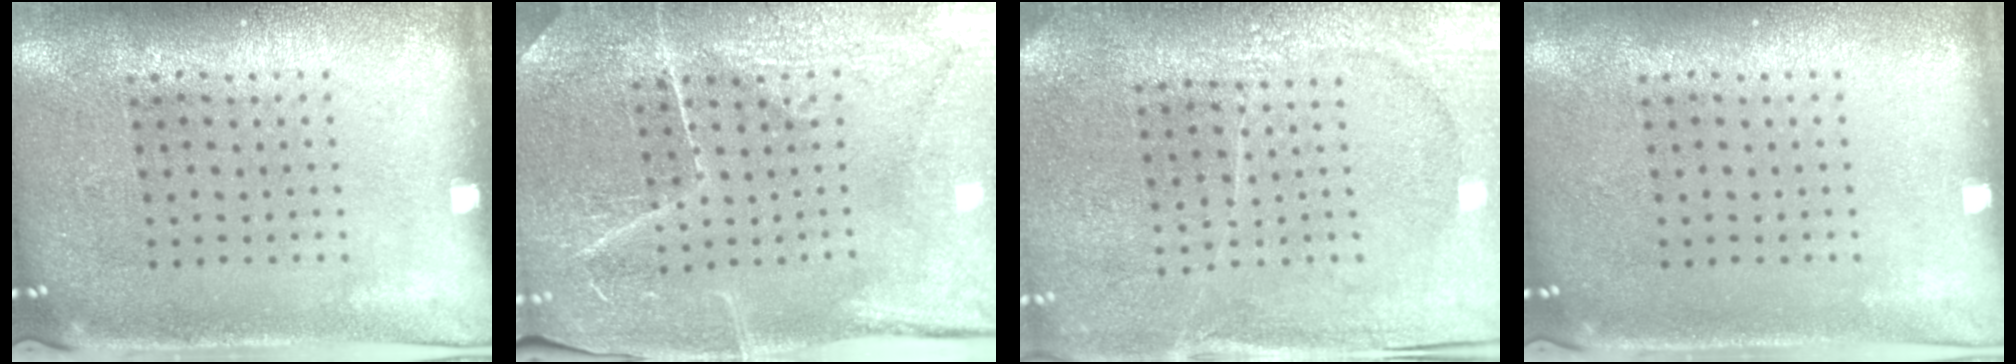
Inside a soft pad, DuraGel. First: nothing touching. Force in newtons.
{"total": 4.0, "press": 3.9, "slide": 1.1}
{"total": 3.6, "press": 3.3, "slide": 1.6}
{"total": 0.0}